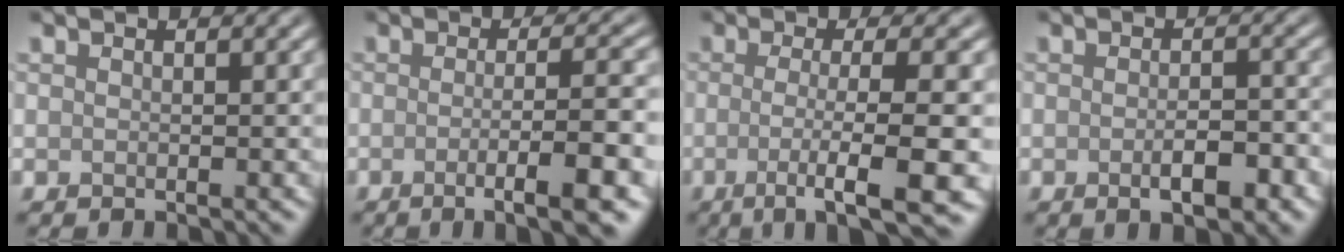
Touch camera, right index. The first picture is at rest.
{"total": 7.1, "force": [-1.9, 1.4, 6.7], "torque": [-0.091, 0.003, -0.036]}
{"total": 8.1, "force": [-2.4, 1.5, 7.6], "torque": [-0.105, -0.010, -0.045]}
{"total": 3.4, "force": [-1.2, 1.2, 2.9], "torque": [-0.048, -0.004, -0.016]}